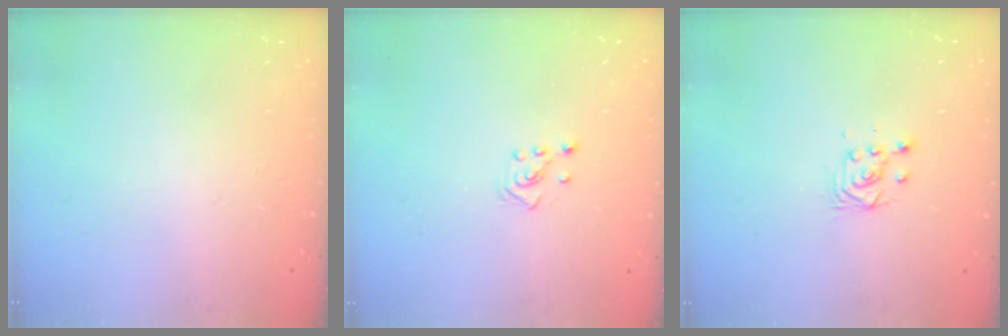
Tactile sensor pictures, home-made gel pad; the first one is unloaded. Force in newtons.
{"total": 2.6, "press": 2.5, "slide": 0.6}
{"total": 4.1, "press": 4.0, "slide": 0.7}